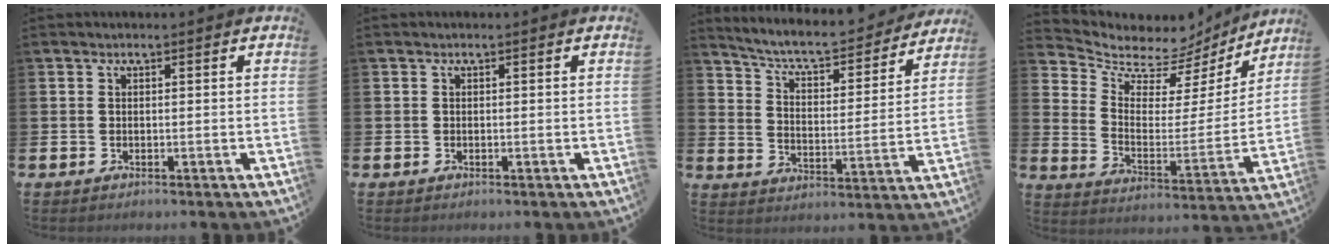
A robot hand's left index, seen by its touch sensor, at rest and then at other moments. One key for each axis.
{"total": 0.0}
{"total": 6.3, "fx": 5.8, "fy": 1.3, "fz": 2.2, "tx": -0.078, "ty": -0.041, "tz": 0.095}
{"total": 7.5, "fx": 6.6, "fy": 3.3, "fz": 1.4, "tx": -0.057, "ty": -0.058, "tz": 0.111}